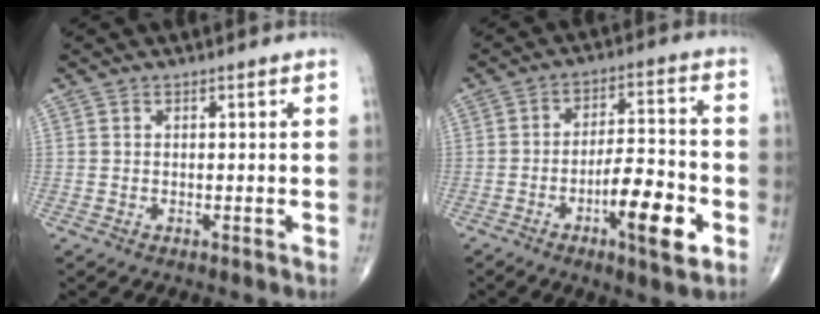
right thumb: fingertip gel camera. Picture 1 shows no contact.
{"total": 12.1, "force": [-4.6, 3.4, 10.7], "torque": [-0.158, 0.025, -0.074]}